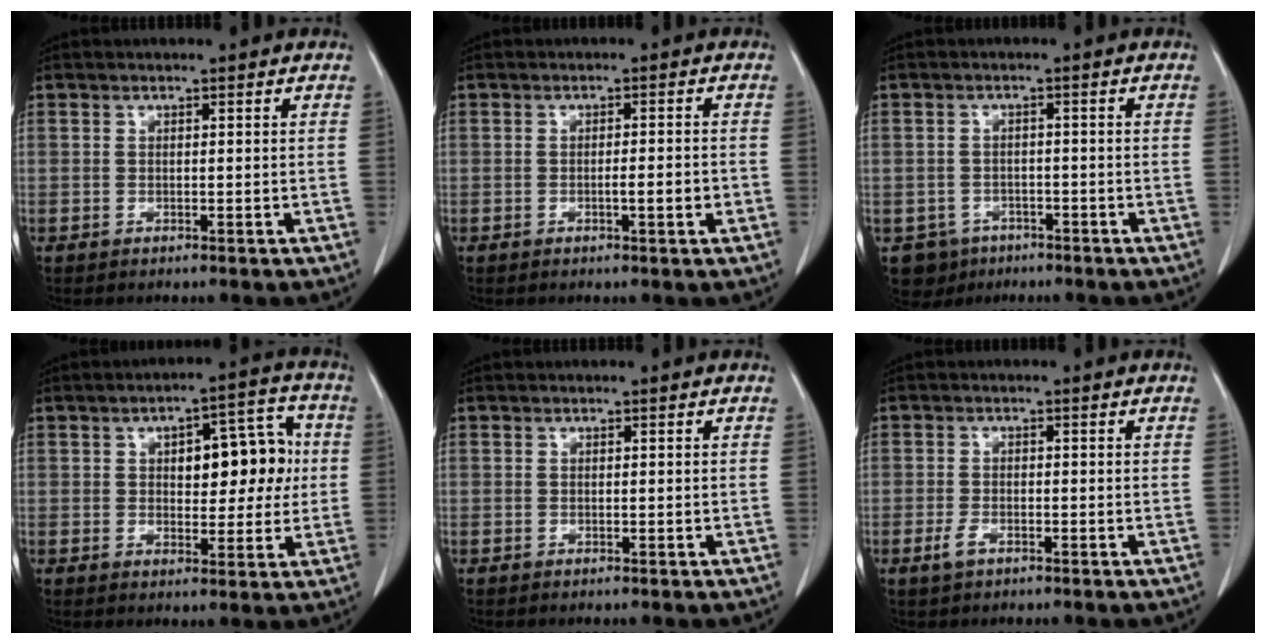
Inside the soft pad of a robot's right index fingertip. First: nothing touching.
{"total": 2.8, "force": [-0.8, 0.1, 2.6], "torque": [-0.043, -0.002, -0.013]}
{"total": 4.9, "force": [-2.9, 3.9, 0.4], "torque": [-0.002, 0.007, -0.041]}
{"total": 9.9, "force": [1.4, 4.3, 8.8], "torque": [-0.111, 0.033, 0.025]}
{"total": 0.0}
{"total": 2.2, "force": [-1.2, 1.0, 1.5], "torque": [-0.035, 0.000, -0.022]}